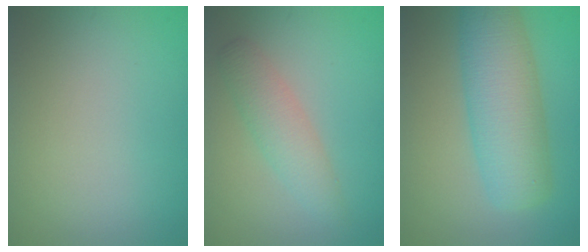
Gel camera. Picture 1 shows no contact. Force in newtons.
{"total": 2.9, "press": 2.9, "slide": 0.1}
{"total": 7.5, "press": 7.4, "slide": 0.5}